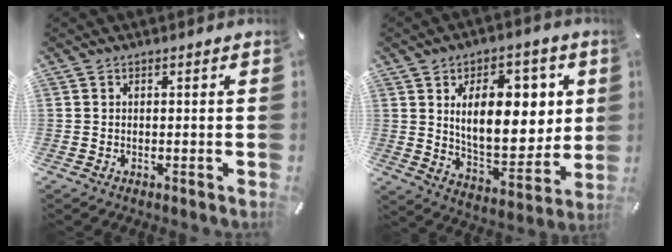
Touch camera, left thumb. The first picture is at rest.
{"total": 17.3, "force": [5.5, 9.9, 13.0], "torque": [-0.188, -0.017, 0.094]}